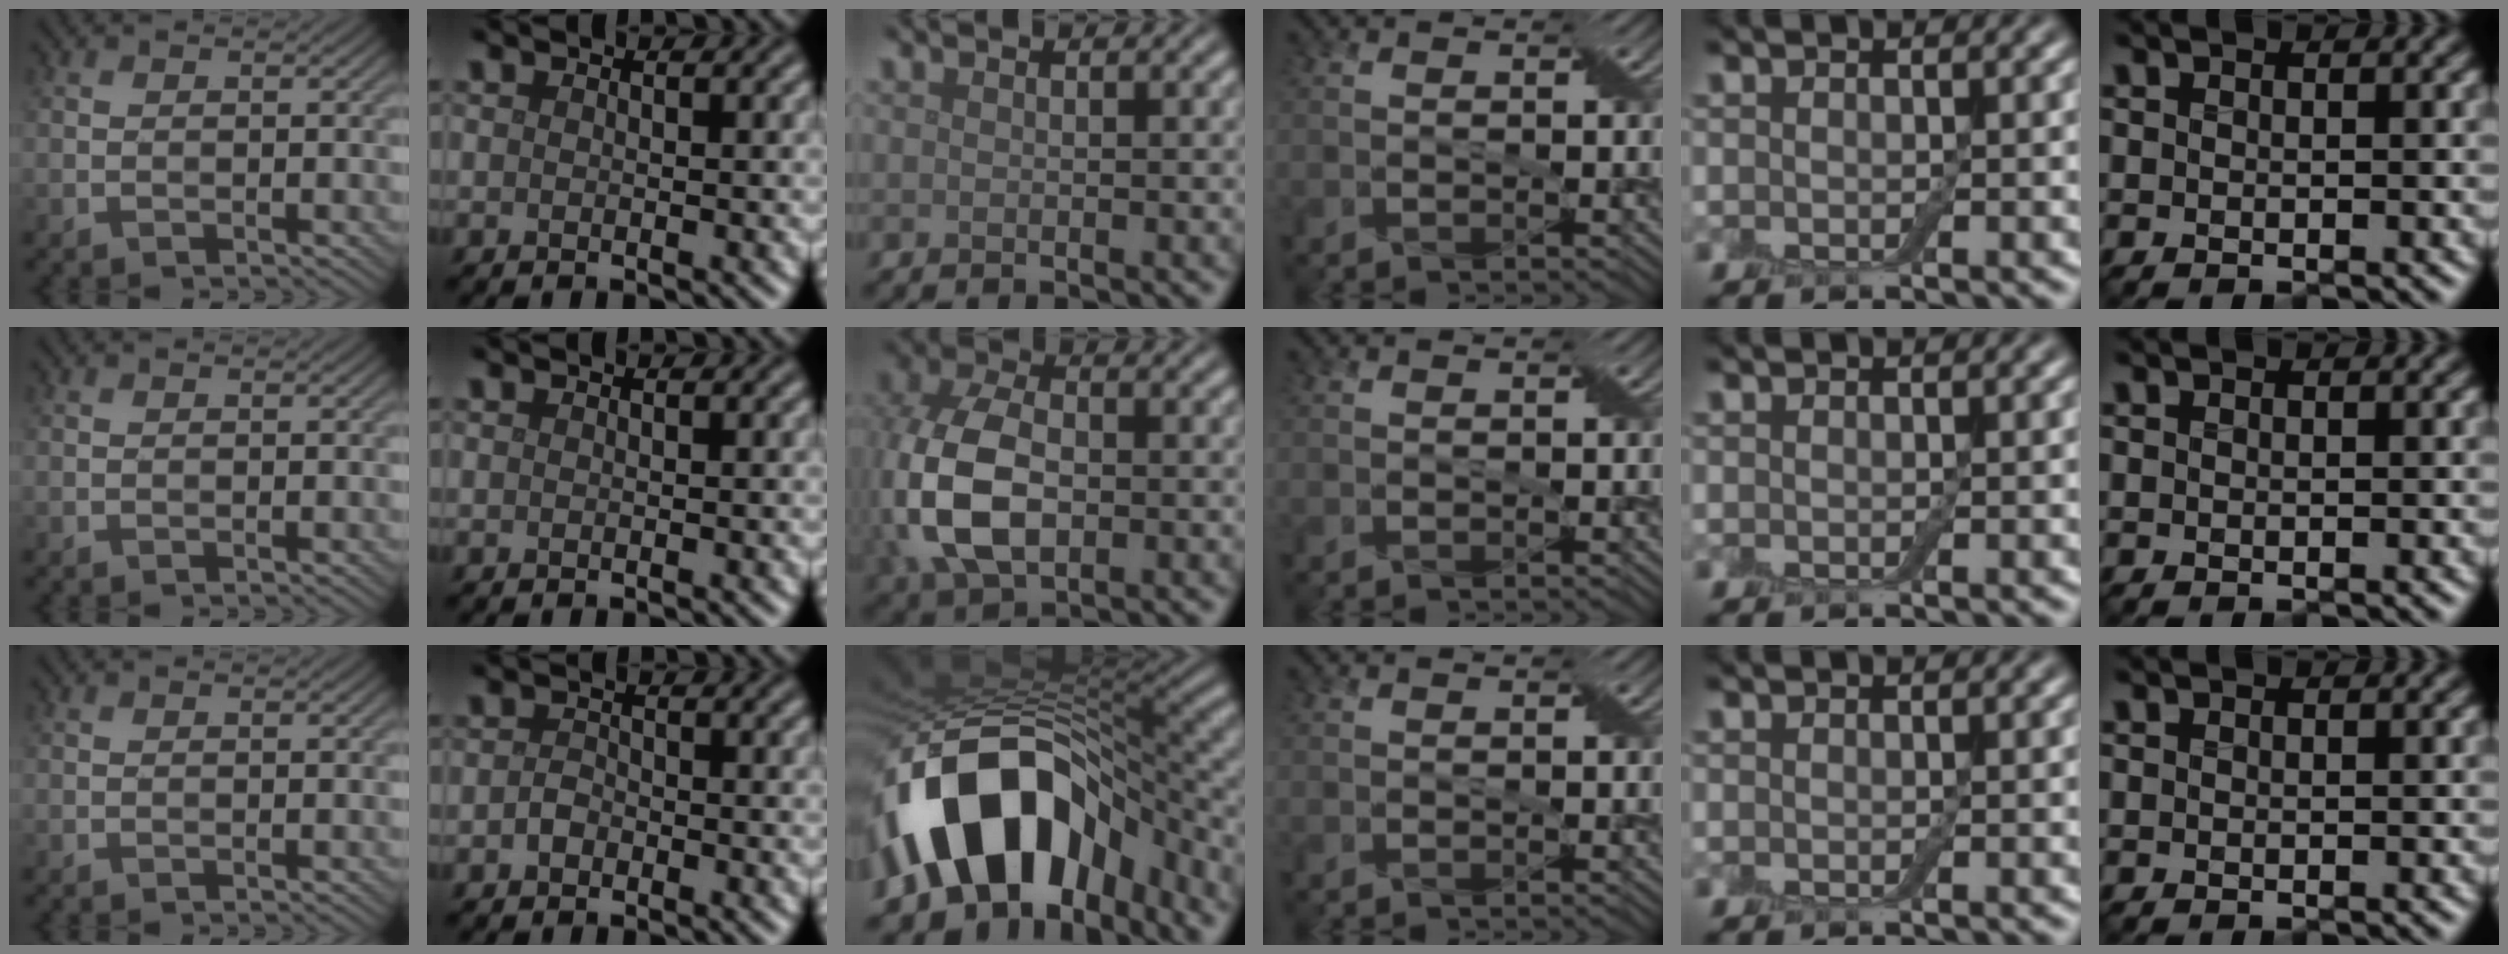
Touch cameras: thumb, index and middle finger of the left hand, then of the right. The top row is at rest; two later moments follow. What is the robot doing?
{"motion": "extract", "object": "drawer"}